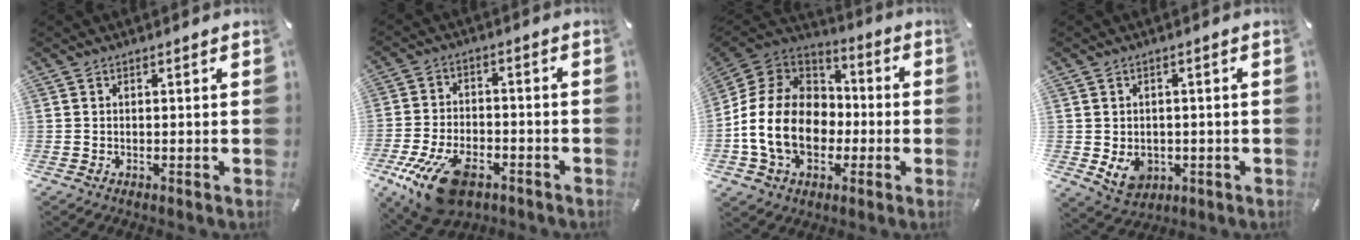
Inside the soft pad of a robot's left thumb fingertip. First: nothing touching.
{"total": 14.8, "force": [-8.4, 7.6, 9.6], "torque": [-0.190, 0.037, -0.142]}
{"total": 18.5, "force": [-4.4, 14.2, 11.0], "torque": [-0.241, 0.030, -0.073]}
{"total": 6.4, "force": [-1.3, 5.4, 3.1], "torque": [-0.049, 0.000, -0.023]}